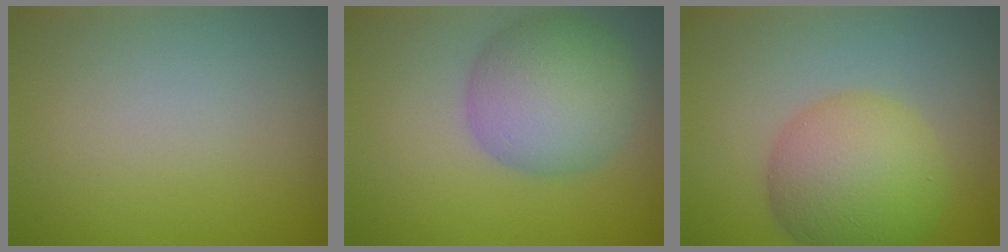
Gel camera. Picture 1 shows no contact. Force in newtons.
{"total": 7.0, "press": 7.0, "slide": 0.3}
{"total": 8.0, "press": 8.0, "slide": 0.1}